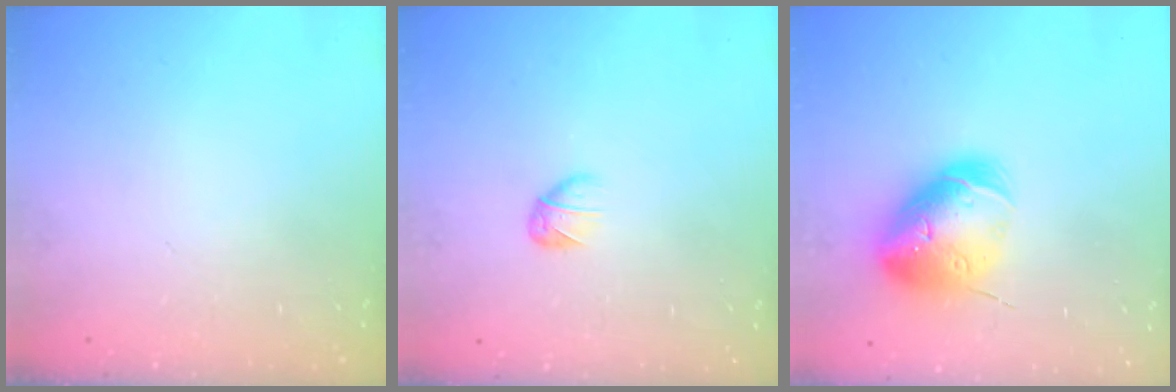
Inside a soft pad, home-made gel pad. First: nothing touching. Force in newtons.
{"total": 3.3, "press": 3.2, "slide": 0.9}
{"total": 18.5, "press": 18.3, "slide": 2.7}